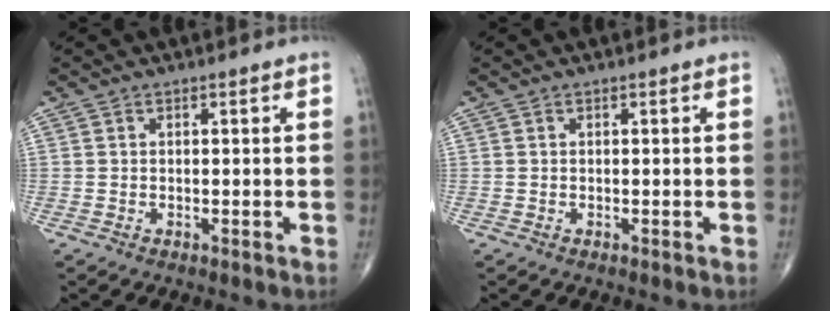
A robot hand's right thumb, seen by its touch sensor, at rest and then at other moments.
{"total": 0.0}